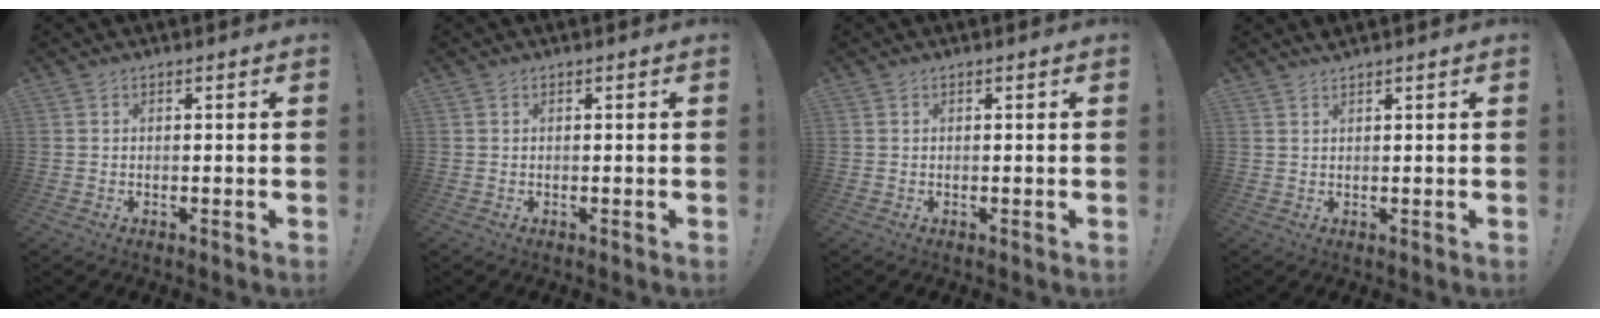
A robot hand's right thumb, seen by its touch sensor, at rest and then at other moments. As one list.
[{"total": 0.0}, {"total": 0.0}, {"total": 1.1, "force": [1.0, 0.0, 0.4], "torque": [-0.010, -0.002, 0.020]}]